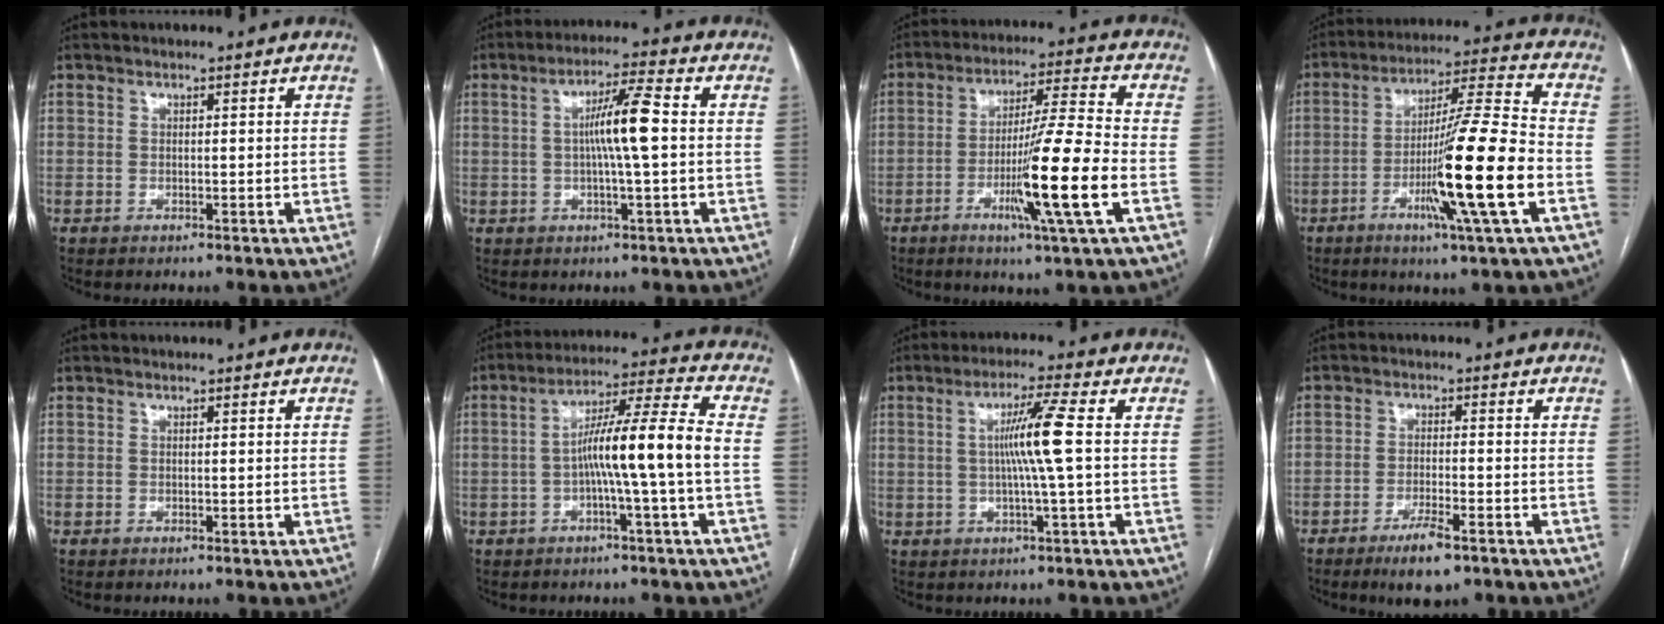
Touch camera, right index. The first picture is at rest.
{"total": 7.3, "force": [0.3, -0.2, 7.3], "torque": [-0.130, 0.007, 0.002]}
{"total": 13.7, "force": [-4.2, -1.4, 13.0], "torque": [-0.231, -0.016, -0.077]}
{"total": 16.6, "force": [-4.9, -1.2, 15.8], "torque": [-0.275, -0.013, -0.091]}
{"total": 0.0}
{"total": 10.9, "force": [-1.6, -1.3, 10.7], "torque": [-0.180, 0.019, -0.030]}
{"total": 7.0, "force": [0.4, -1.4, 6.9], "torque": [-0.122, 0.004, 0.010]}
{"total": 5.9, "force": [-3.9, 1.0, 4.3], "torque": [-0.082, -0.009, -0.062]}